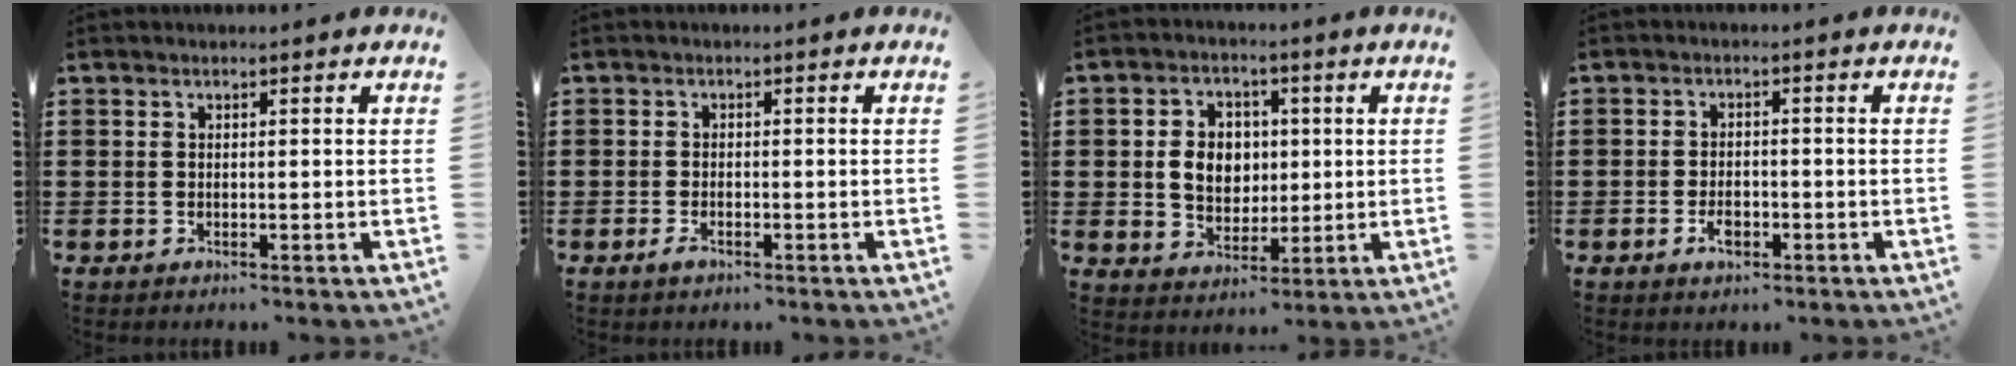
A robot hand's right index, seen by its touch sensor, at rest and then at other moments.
{"total": 1.3, "force": [-0.7, 0.4, 0.9], "torque": [-0.025, -0.006, -0.016]}
{"total": 6.6, "force": [0.5, 5.5, 3.7], "torque": [-0.073, 0.011, 0.005]}
{"total": 1.7, "force": [-0.8, 0.4, 1.4], "torque": [-0.034, -0.007, -0.016]}